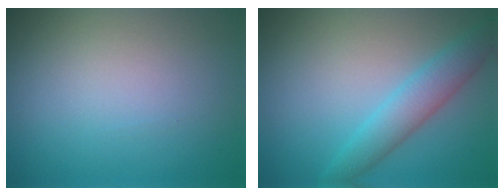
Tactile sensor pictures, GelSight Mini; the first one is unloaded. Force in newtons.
{"total": 3.5, "press": 3.5, "slide": 0.0}